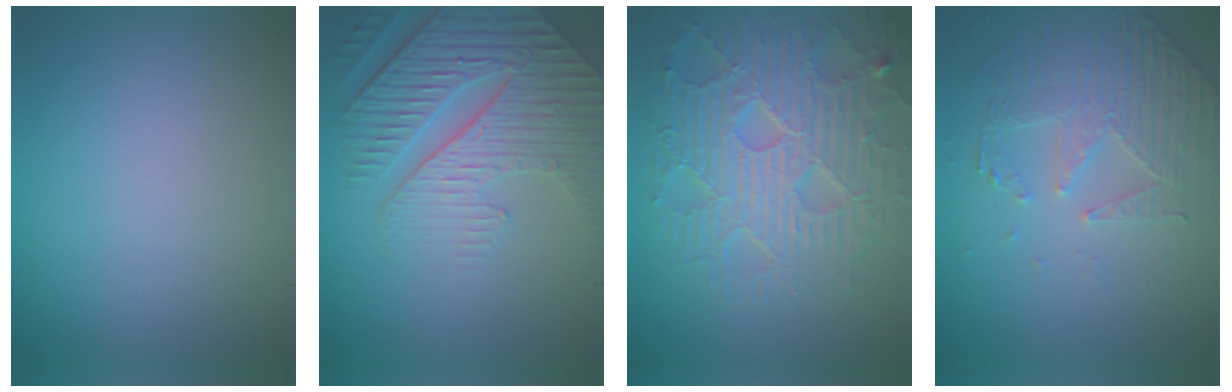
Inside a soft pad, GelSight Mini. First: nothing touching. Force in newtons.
{"total": 6.4, "press": 5.4, "slide": 3.4}
{"total": 8.0, "press": 6.1, "slide": 5.1}
{"total": 4.9, "press": 3.7, "slide": 3.3}